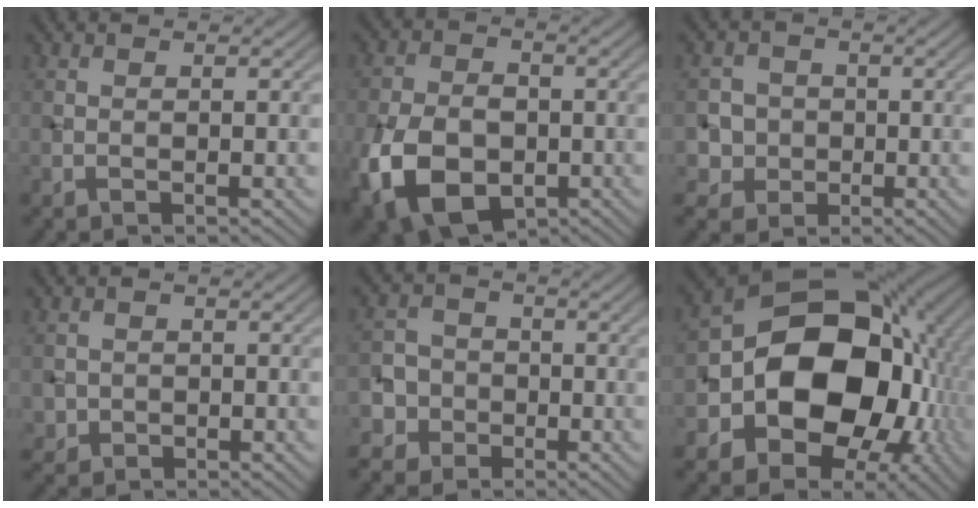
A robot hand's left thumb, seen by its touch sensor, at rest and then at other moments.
{"total": 12.2, "force": [-4.6, 7.9, 8.1], "torque": [-0.170, -0.025, -0.085]}
{"total": 5.1, "force": [-0.6, 5.0, 1.0], "torque": [-0.031, 0.009, -0.034]}
{"total": 1.7, "force": [-0.2, 1.7, 0.1], "torque": [0.000, -0.008, -0.006]}
{"total": 5.8, "force": [-2.2, 5.3, 1.2], "torque": [-0.033, 0.001, -0.065]}
{"total": 18.6, "force": [-2.3, 14.3, 11.7], "torque": [-0.193, -0.039, -0.029]}